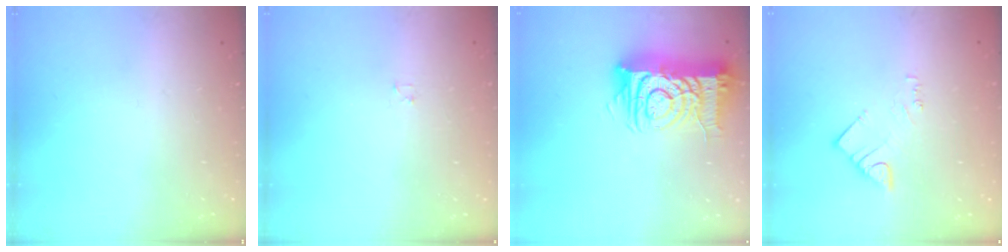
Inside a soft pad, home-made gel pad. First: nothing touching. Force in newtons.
{"total": 1.2, "press": 1.2, "slide": 0.2}
{"total": 15.4, "press": 15.4, "slide": 1.3}
{"total": 3.1, "press": 3.0, "slide": 0.4}